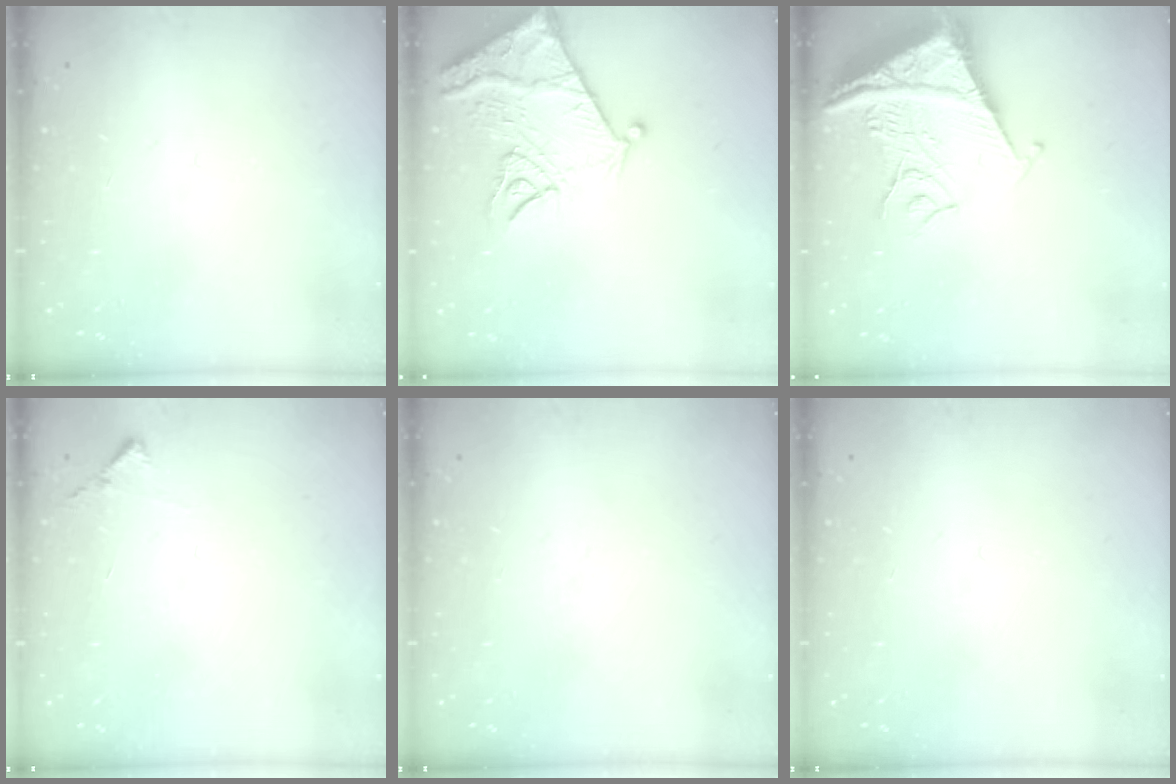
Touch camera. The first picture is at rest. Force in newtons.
{"total": 12.8, "press": 12.7, "slide": 1.2}
{"total": 16.6, "press": 16.4, "slide": 2.0}
{"total": 5.5, "press": 5.5, "slide": 0.4}
{"total": 0.0}
{"total": 0.0}